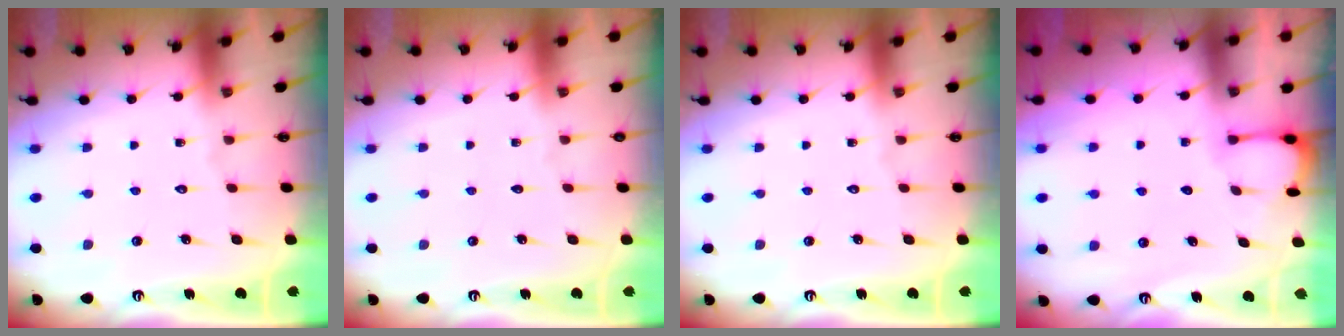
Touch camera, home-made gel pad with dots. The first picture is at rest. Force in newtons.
{"total": 0.0}
{"total": 0.0}
{"total": 1.7, "press": 1.7, "slide": 0.1}